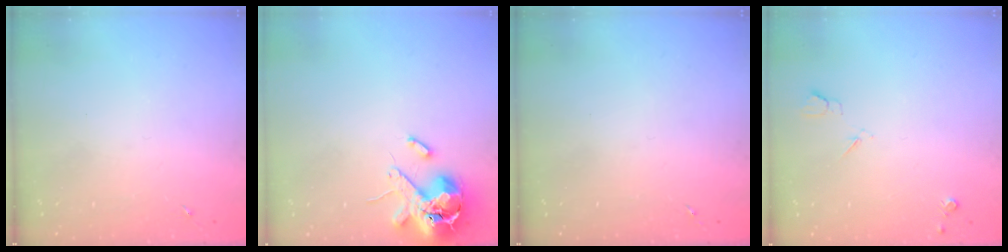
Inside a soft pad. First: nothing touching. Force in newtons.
{"total": 12.8, "press": 12.6, "slide": 2.0}
{"total": 0.0}
{"total": 4.1, "press": 4.0, "slide": 0.7}